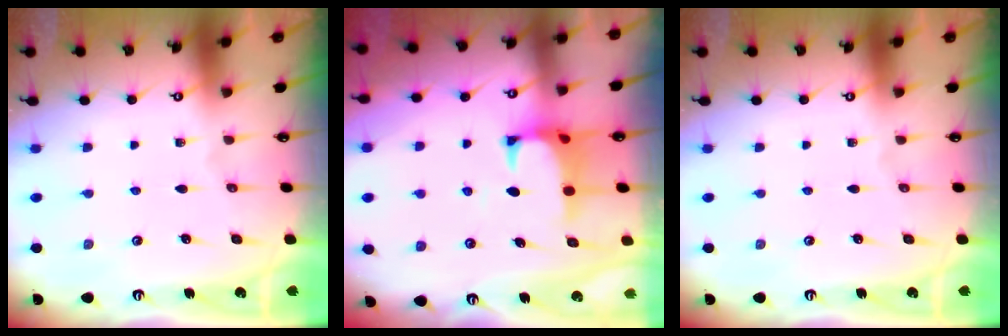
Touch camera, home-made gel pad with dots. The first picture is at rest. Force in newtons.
{"total": 1.0, "press": 0.5, "slide": 0.9}
{"total": 0.0}